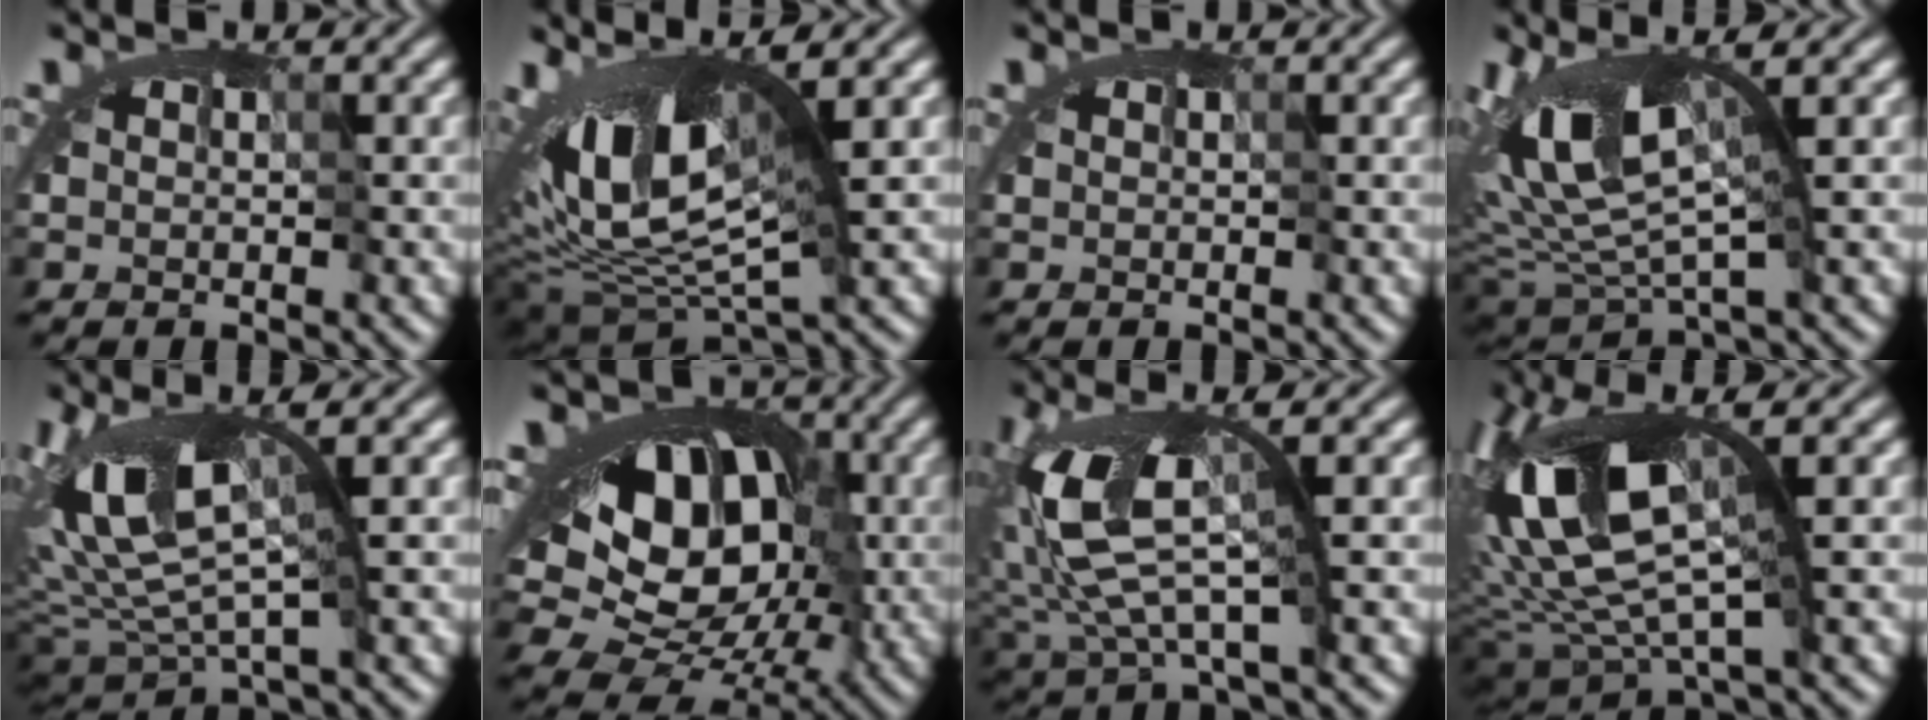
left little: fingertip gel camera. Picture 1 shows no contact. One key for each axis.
{"total": 12.1, "fx": -0.4, "fy": 4.8, "fz": 11.1, "tx": -0.185, "ty": -0.009, "tz": 0.012}
{"total": 0.0}
{"total": 8.0, "fx": 0.1, "fy": 2.8, "fz": 7.5, "tx": -0.151, "ty": -0.008, "tz": -0.002}
{"total": 6.9, "fx": -0.3, "fy": 2.2, "fz": 6.5, "tx": -0.137, "ty": -0.006, "tz": -0.012}
{"total": 12.8, "fx": 1.7, "fy": 9.3, "fz": 8.6, "tx": -0.125, "ty": 0.037, "tz": 0.008}
{"total": 7.3, "fx": -0.2, "fy": 2.2, "fz": 6.9, "tx": -0.157, "ty": -0.005, "tz": -0.009}
{"total": 11.7, "fx": -0.5, "fy": 4.2, "fz": 10.9, "tx": -0.227, "ty": -0.003, "tz": -0.016}